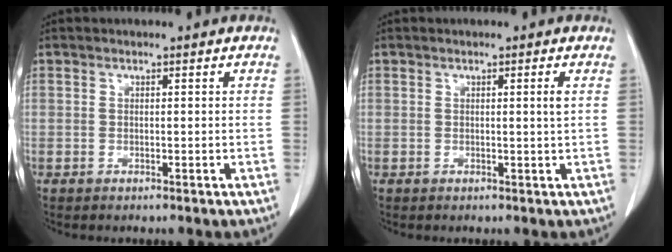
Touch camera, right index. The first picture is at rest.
{"total": 1.1, "force": [0.2, -0.4, 1.0], "torque": [-0.018, -0.002, 0.004]}